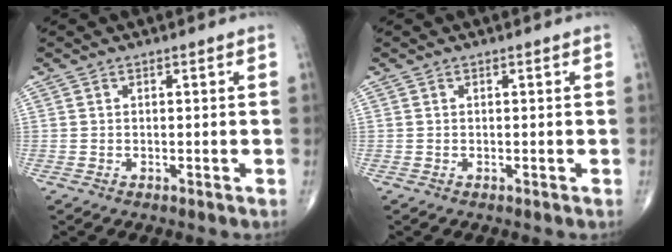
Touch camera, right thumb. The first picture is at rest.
{"total": 0.0}